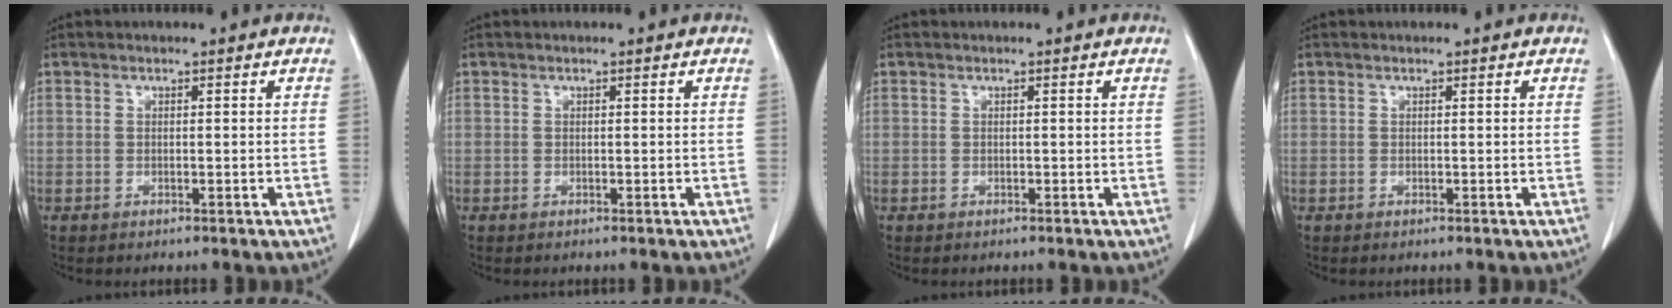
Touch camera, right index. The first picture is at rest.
{"total": 0.0}
{"total": 0.0}
{"total": 0.0}